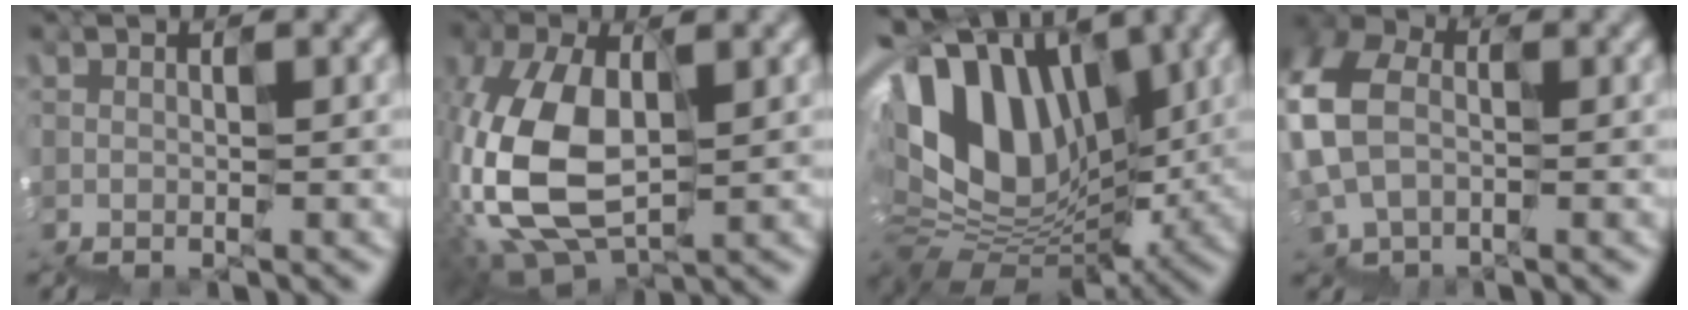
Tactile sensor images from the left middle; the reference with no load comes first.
{"total": 8.6, "force": [0.0, 5.4, 6.7], "torque": [-0.190, 0.014, -0.001]}
{"total": 11.0, "force": [3.8, 7.7, 6.8], "torque": [-0.119, 0.031, 0.059]}
{"total": 5.9, "force": [0.6, 4.9, 3.2], "torque": [-0.103, 0.025, 0.011]}